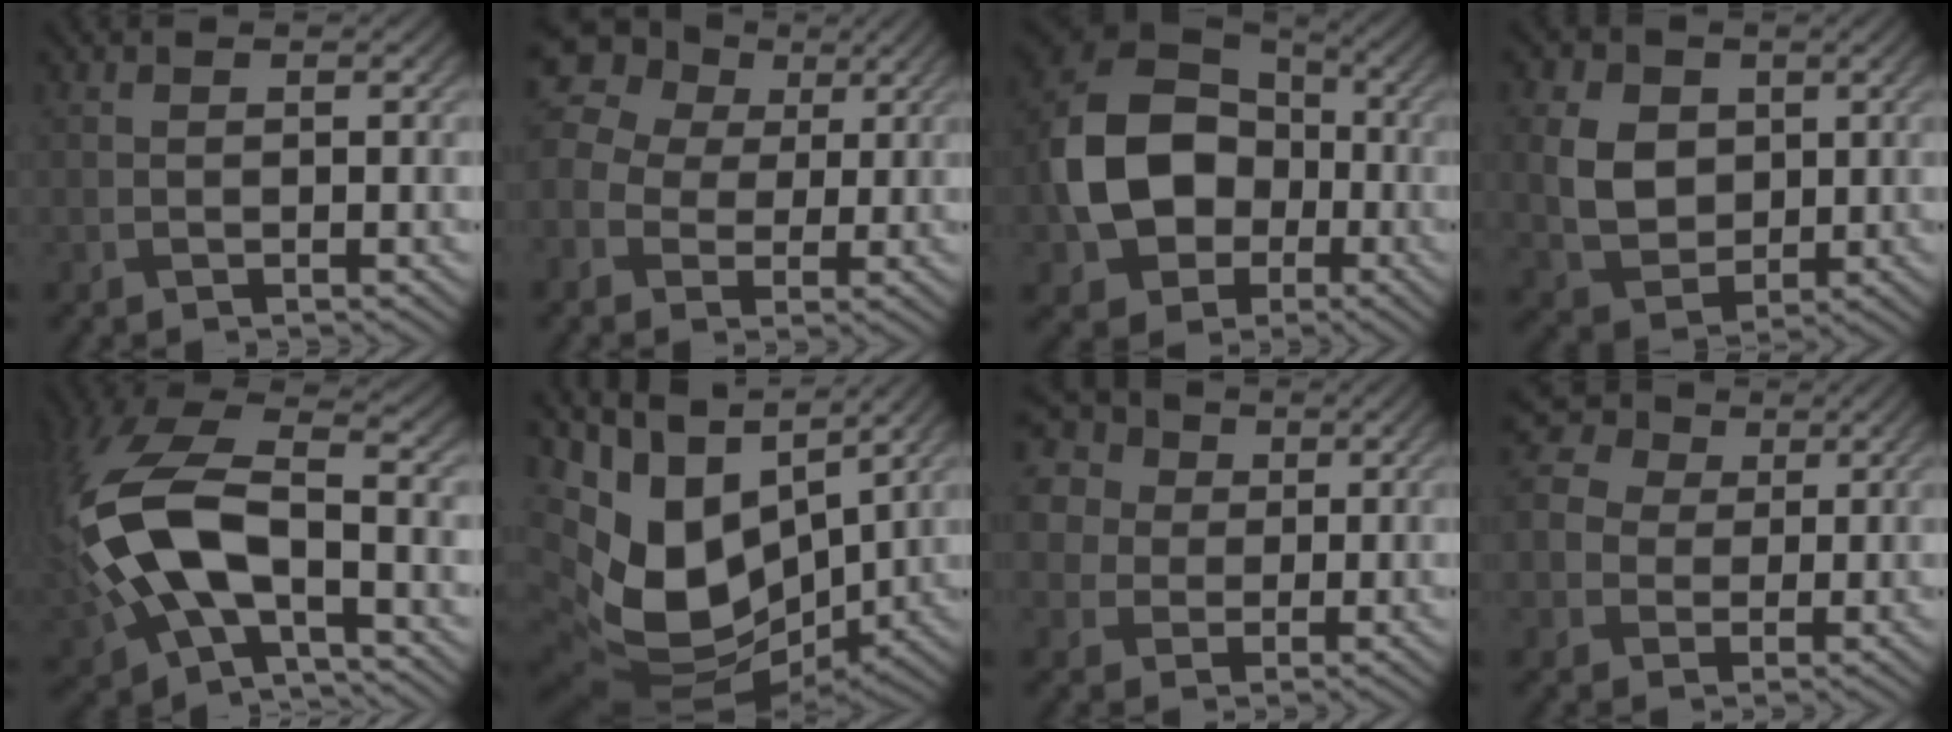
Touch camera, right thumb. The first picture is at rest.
{"total": 9.4, "force": [1.8, 7.9, 4.8], "torque": [-0.142, 0.024, 0.019]}
{"total": 13.9, "force": [-2.2, 10.8, 8.4], "torque": [-0.179, -0.005, -0.054]}
{"total": 7.3, "force": [1.2, 5.8, 4.2], "torque": [-0.112, 0.000, 0.019]}
{"total": 16.3, "force": [-1.9, 8.6, 13.7], "torque": [-0.336, 0.003, -0.041]}
{"total": 17.0, "force": [2.1, 11.1, 12.8], "torque": [-0.290, -0.021, 0.056]}
{"total": 14.3, "force": [6.1, 11.2, 6.5], "torque": [-0.203, 0.036, 0.100]}
{"total": 7.0, "force": [2.1, 6.0, 2.9], "torque": [-0.102, 0.025, 0.024]}